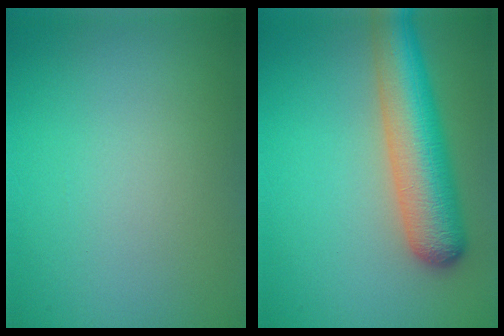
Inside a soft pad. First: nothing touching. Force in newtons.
{"total": 7.4, "press": 7.4, "slide": 0.3}